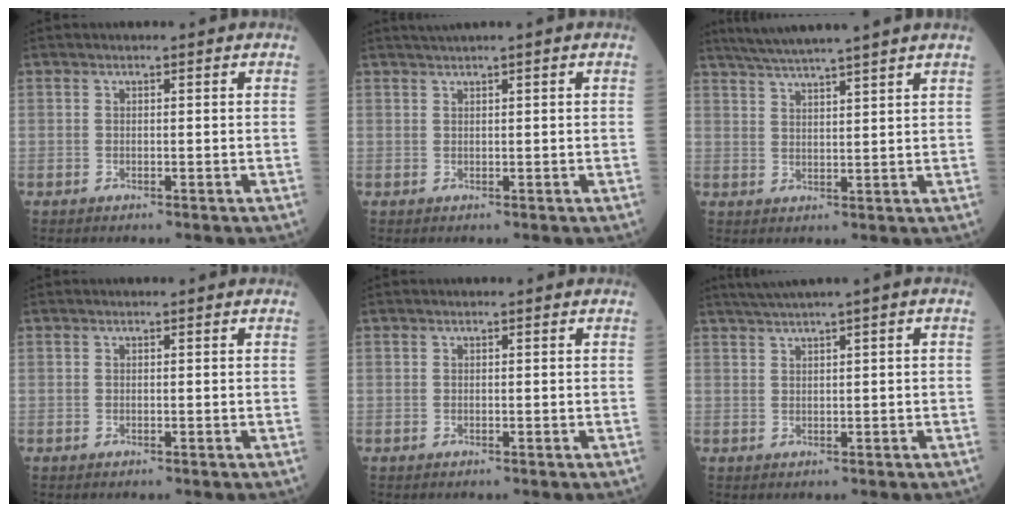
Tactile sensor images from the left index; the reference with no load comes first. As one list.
[{"total": 1.5, "force": [1.1, -0.5, 0.9], "torque": [-0.020, 0.006, 0.024]}, {"total": 9.7, "force": [8.4, -1.5, 4.7], "torque": [-0.081, 0.018, 0.124]}, {"total": 0.0}, {"total": 0.0}, {"total": 3.5, "force": [2.1, -0.6, 2.7], "torque": [-0.054, 0.012, 0.044]}]